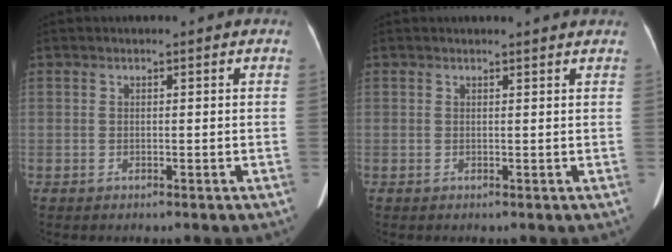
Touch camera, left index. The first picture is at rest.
{"total": 2.2, "force": [2.2, -0.2, 0.5], "torque": [-0.012, 0.002, 0.018]}